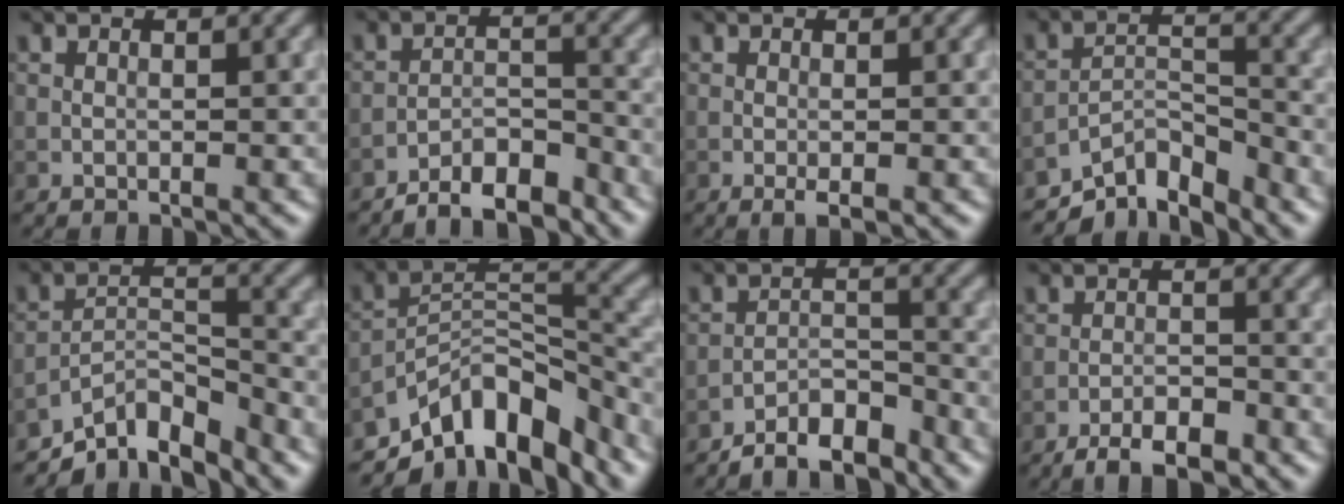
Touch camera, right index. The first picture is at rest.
{"total": 5.2, "force": [-4.7, 1.2, 2.0], "torque": [-0.028, 0.006, -0.085]}
{"total": 1.3, "force": [-0.5, 0.2, 1.2], "torque": [-0.021, -0.004, -0.009]}
{"total": 5.6, "force": [-4.8, 1.7, 2.3], "torque": [-0.026, 0.001, -0.090]}
{"total": 6.3, "force": [-5.3, 1.8, 2.7], "torque": [-0.034, -0.001, -0.100]}
{"total": 9.8, "force": [-7.4, 3.9, 5.2], "torque": [-0.070, 0.002, -0.141]}
{"total": 4.7, "force": [-4.3, 1.1, 1.7], "torque": [-0.022, 0.007, -0.080]}
{"total": 4.0, "force": [-3.1, 1.2, 2.2], "torque": [-0.035, 0.004, -0.055]}